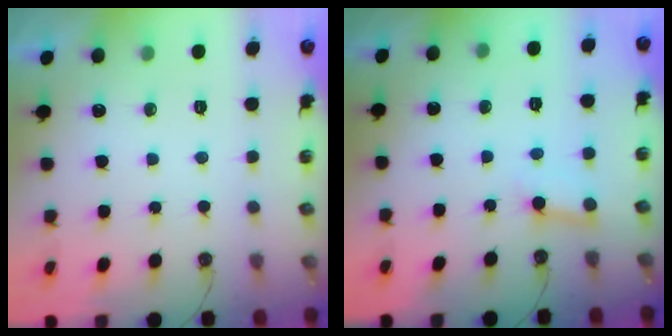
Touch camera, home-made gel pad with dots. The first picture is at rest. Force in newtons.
{"total": 4.1, "press": 4.1, "slide": 0.6}